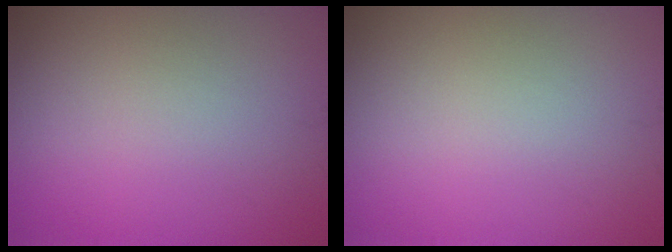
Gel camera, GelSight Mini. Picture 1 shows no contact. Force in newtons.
{"total": 0.0}